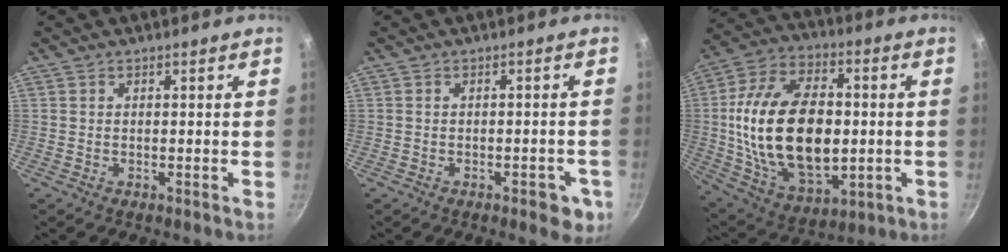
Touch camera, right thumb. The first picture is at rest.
{"total": 4.9, "force": [-2.2, 2.3, 3.8], "torque": [-0.031, 0.014, -0.021]}
{"total": 26.8, "force": [-0.3, 16.5, 21.1], "torque": [-0.362, 0.013, 0.006]}